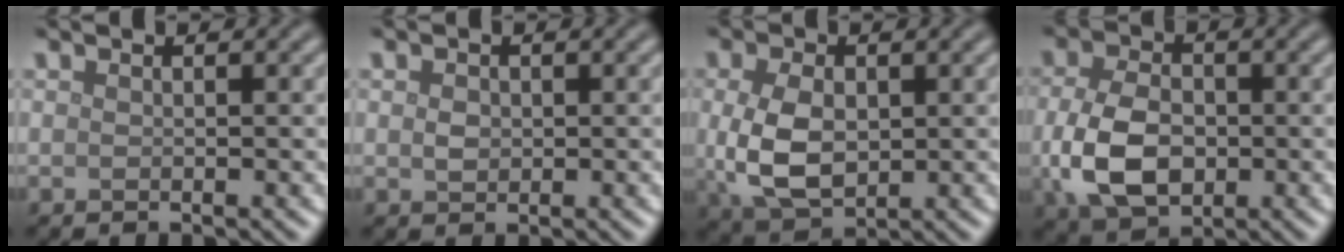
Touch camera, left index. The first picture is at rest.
{"total": 1.3, "force": [0.1, 1.1, 0.8], "torque": [-0.016, 0.001, 0.001]}
{"total": 6.0, "force": [-0.1, 3.9, 4.6], "torque": [-0.107, -0.004, 0.003]}
{"total": 7.0, "force": [-1.0, 4.7, 5.1], "torque": [-0.119, -0.009, -0.020]}